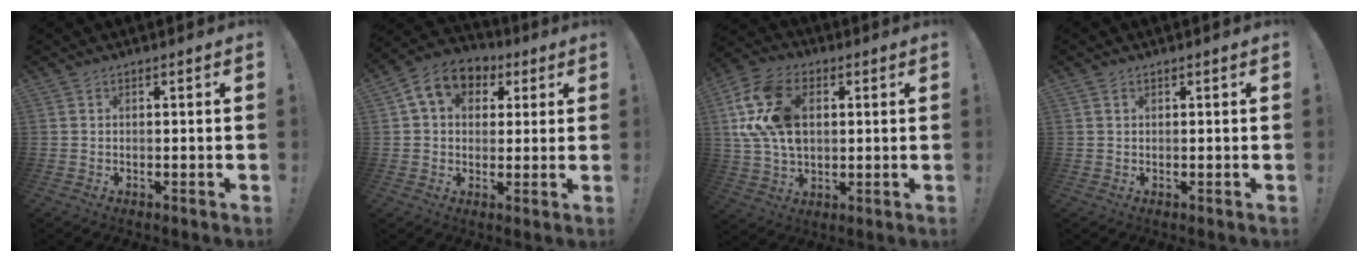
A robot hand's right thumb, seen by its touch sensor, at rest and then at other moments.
{"total": 11.3, "force": [4.0, 8.7, 6.0], "torque": [-0.093, -0.001, 0.081]}
{"total": 19.1, "force": [4.7, 13.1, 13.1], "torque": [-0.261, -0.005, 0.089]}
{"total": 0.5, "force": [0.3, 0.4, 0.1], "torque": [0.001, -0.001, 0.005]}